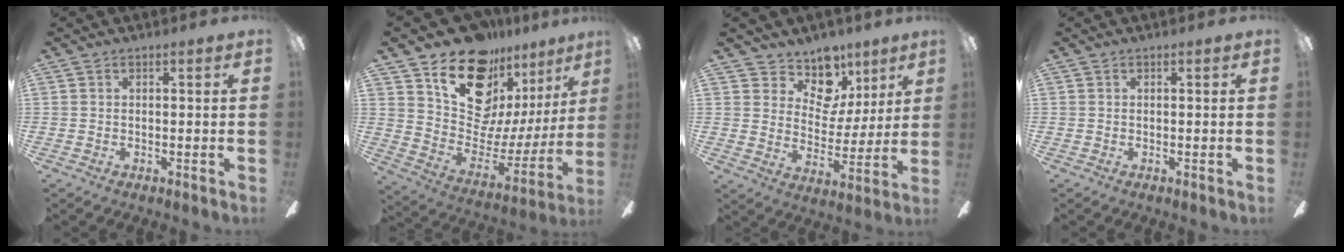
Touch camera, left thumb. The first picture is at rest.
{"total": 18.4, "force": [13.1, 10.4, 7.5], "torque": [-0.128, -0.110, 0.244]}
{"total": 11.6, "force": [8.3, 7.4, 3.5], "torque": [-0.063, -0.065, 0.160]}
{"total": 0.0}